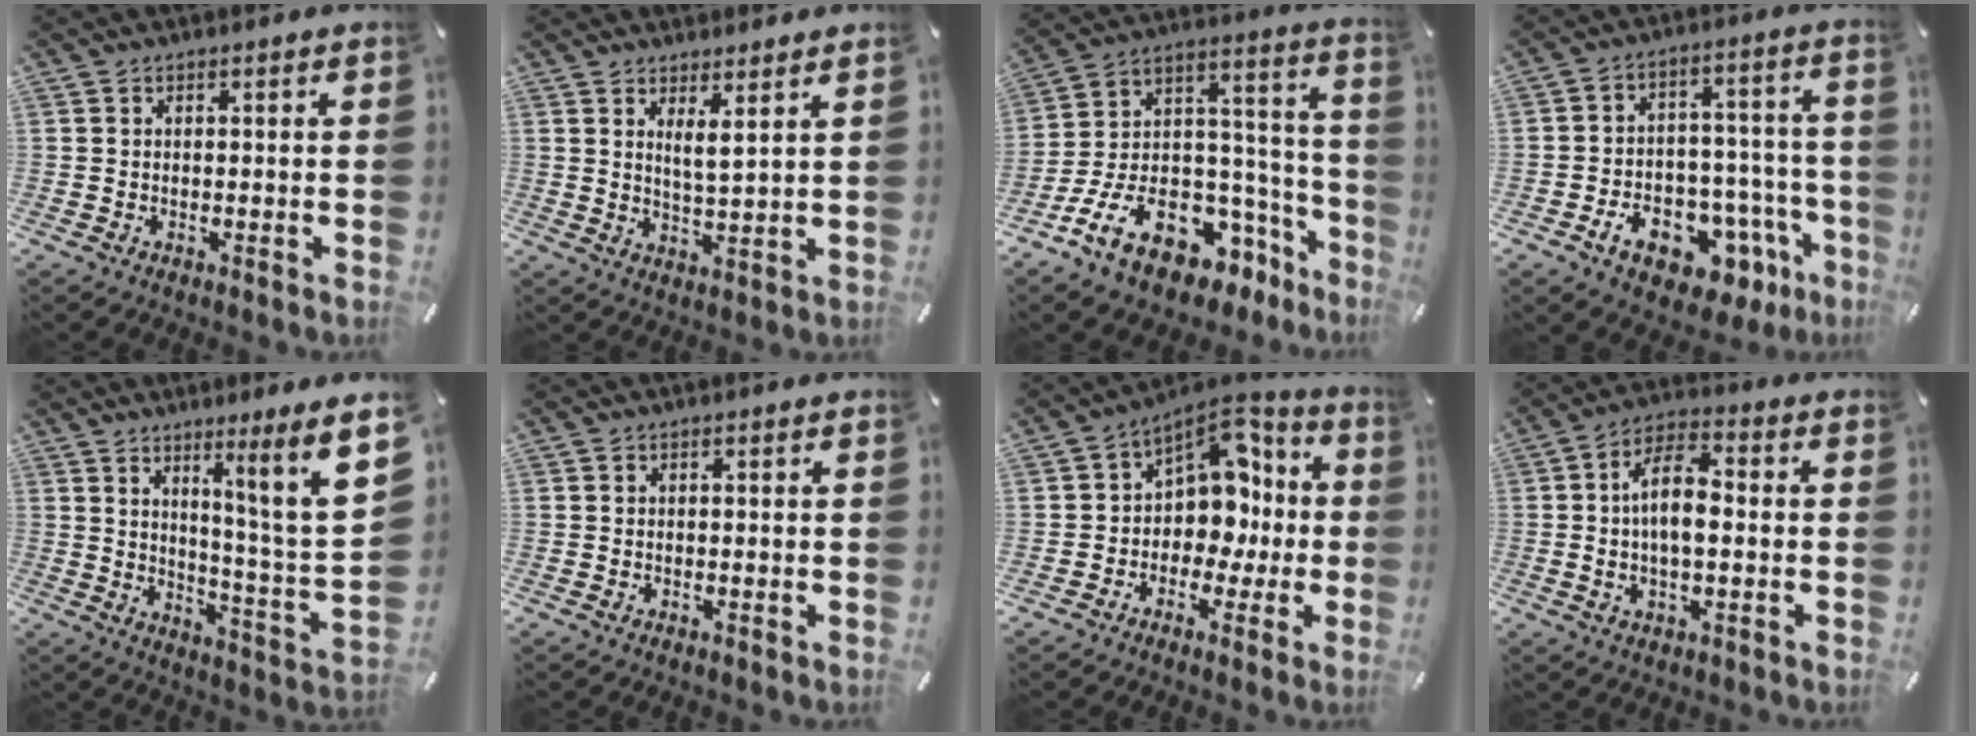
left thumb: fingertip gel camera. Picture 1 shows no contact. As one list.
[{"total": 4.4, "force": [3.1, 0.1, 3.1], "torque": [-0.054, -0.020, 0.049]}, {"total": 20.3, "force": [-10.2, 12.3, 12.5], "torque": [-0.217, 0.028, -0.160]}, {"total": 14.2, "force": [-7.6, 8.2, 8.8], "torque": [-0.110, 0.053, -0.119]}, {"total": 13.9, "force": [7.8, -0.3, 11.5], "torque": [-0.170, -0.070, 0.109]}, {"total": 0.0}, {"total": 10.5, "force": [1.9, 8.9, 5.1], "torque": [-0.066, -0.023, 0.040]}, {"total": 9.5, "force": [0.0, 4.2, 8.5], "torque": [-0.156, 0.008, -0.001]}]